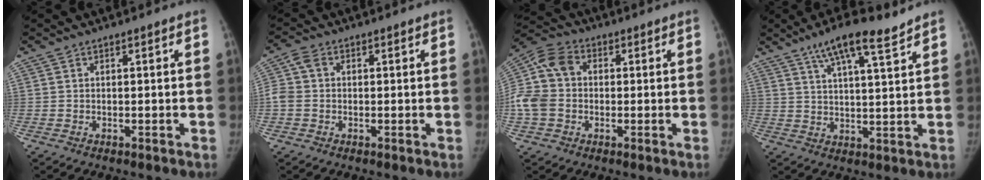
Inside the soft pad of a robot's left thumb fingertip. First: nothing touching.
{"total": 4.3, "force": [0.1, 3.5, 2.5], "torque": [-0.059, 0.012, -0.004]}
{"total": 12.0, "force": [-0.5, 9.6, 7.1], "torque": [-0.151, 0.030, -0.021]}
{"total": 10.5, "force": [7.3, 1.9, 7.3], "torque": [-0.114, -0.028, 0.122]}